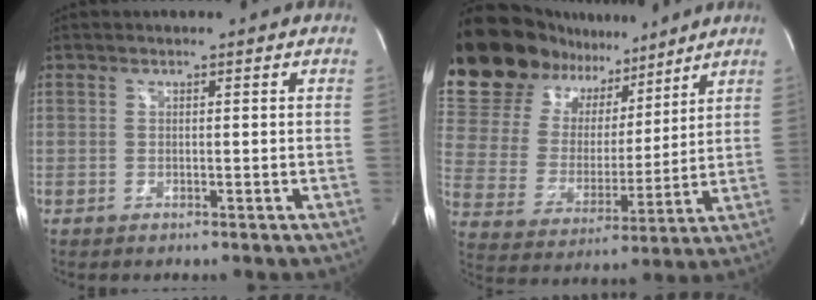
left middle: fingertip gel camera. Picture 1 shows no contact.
{"total": 19.5, "force": [16.6, 8.3, 5.9], "torque": [-0.116, 0.030, 0.291]}